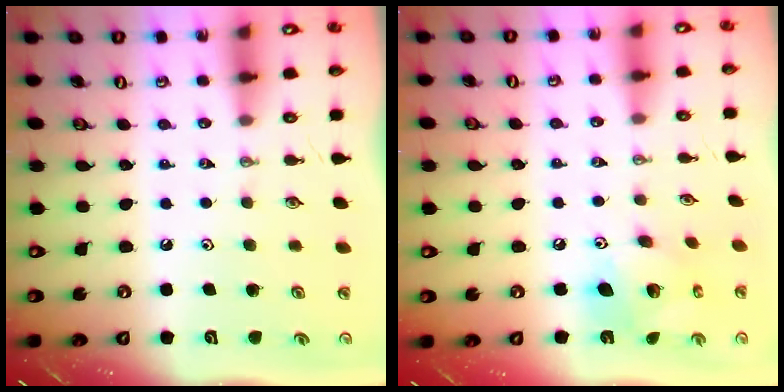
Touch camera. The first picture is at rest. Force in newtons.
{"total": 12.8, "press": 12.8, "slide": 1.0}